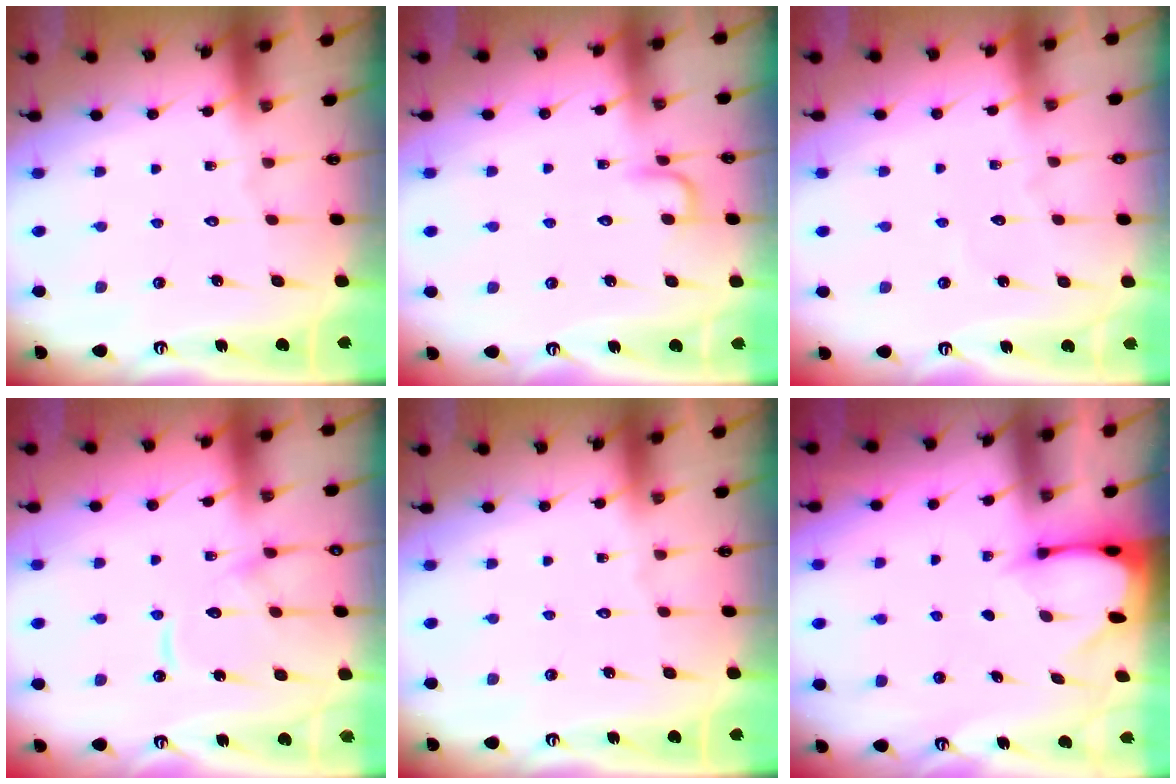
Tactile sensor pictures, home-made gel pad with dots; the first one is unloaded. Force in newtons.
{"total": 5.0, "press": 5.0, "slide": 0.5}
{"total": 2.0, "press": 2.0, "slide": 0.1}
{"total": 12.6, "press": 12.5, "slide": 1.3}
{"total": 0.0}
{"total": 2.4, "press": 2.3, "slide": 0.3}